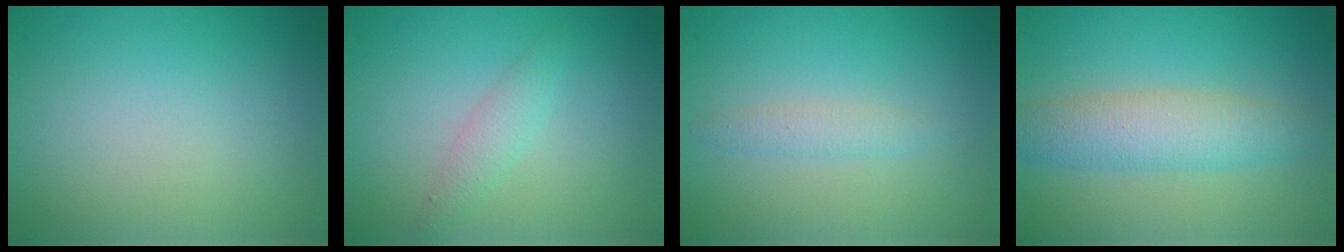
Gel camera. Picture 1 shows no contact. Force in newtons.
{"total": 1.5, "press": 1.5, "slide": 0.0}
{"total": 1.4, "press": 1.4, "slide": 0.0}
{"total": 4.3, "press": 4.3, "slide": 0.0}